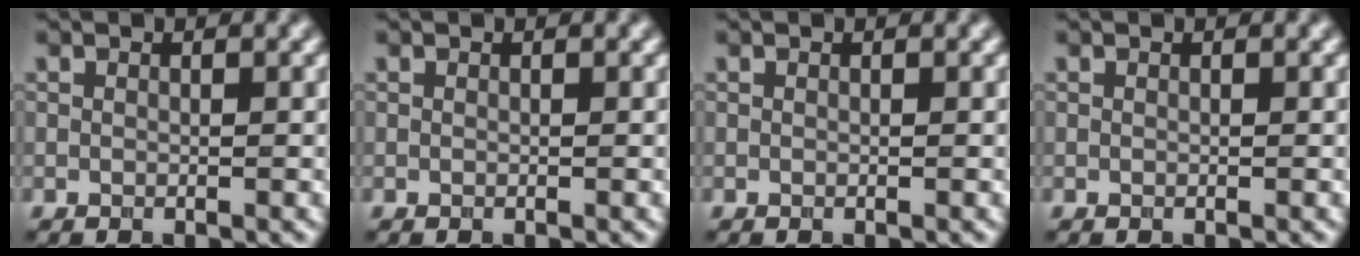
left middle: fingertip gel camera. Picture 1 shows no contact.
{"total": 0.0}
{"total": 0.0}
{"total": 0.0}